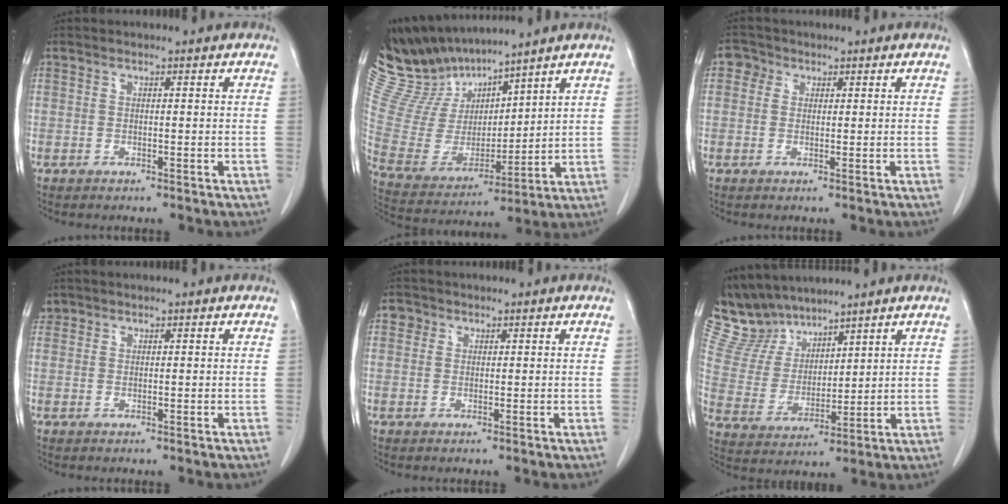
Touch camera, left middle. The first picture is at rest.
{"total": 14.4, "force": [13.3, 3.7, 4.1], "torque": [-0.102, 0.006, 0.275]}
{"total": 2.4, "force": [0.9, 2.1, 0.6], "torque": [-0.005, 0.008, 0.009]}
{"total": 1.4, "force": [0.9, 1.0, 0.0], "torque": [0.003, 0.014, 0.017]}
{"total": 1.5, "force": [0.6, 1.3, 0.2], "torque": [0.008, 0.004, 0.005]}
{"total": 9.3, "force": [8.6, 3.1, 1.5], "torque": [-0.052, 0.017, 0.187]}